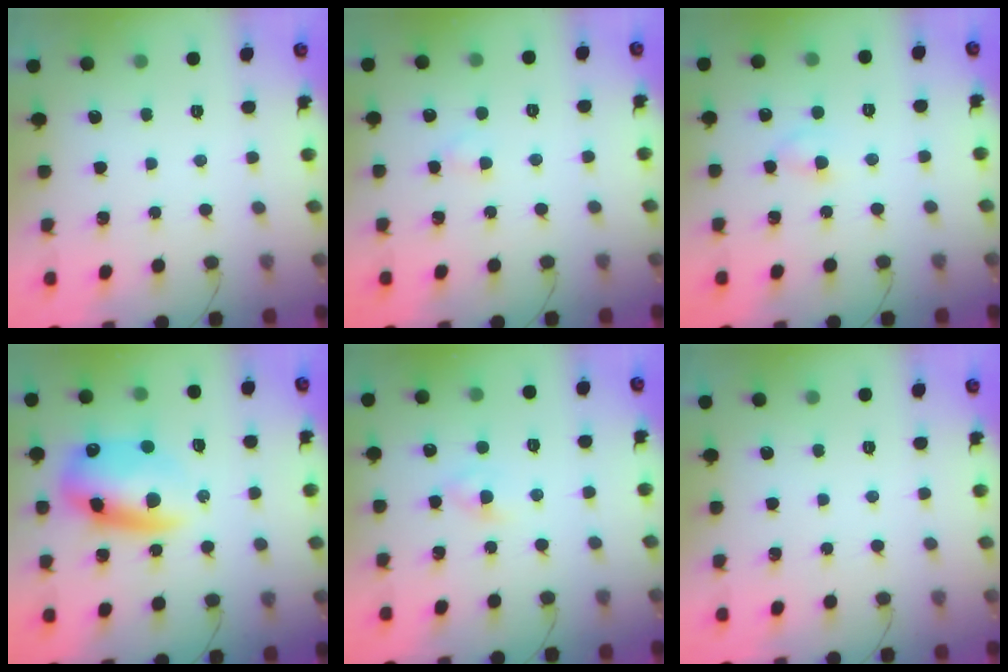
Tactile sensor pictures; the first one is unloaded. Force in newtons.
{"total": 1.6, "press": 1.4, "slide": 0.7}
{"total": 2.9, "press": 2.6, "slide": 1.1}
{"total": 14.4, "press": 14.0, "slide": 3.5}
{"total": 1.9, "press": 1.7, "slide": 0.8}
{"total": 0.0}